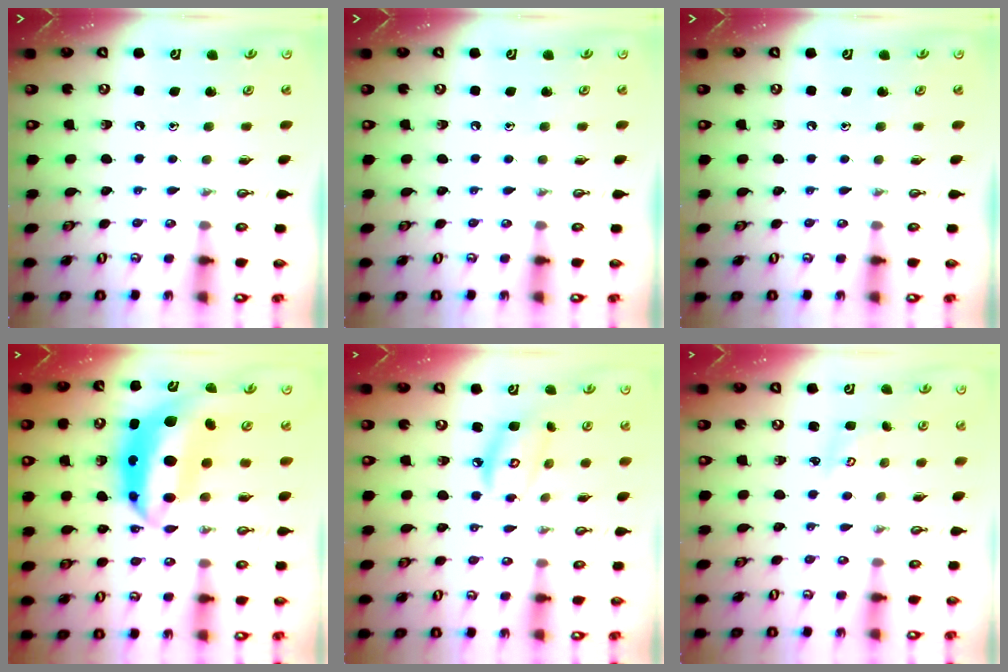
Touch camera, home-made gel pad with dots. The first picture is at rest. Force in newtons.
{"total": 0.0}
{"total": 0.0}
{"total": 12.0, "press": 11.9, "slide": 1.3}
{"total": 7.9, "press": 7.8, "slide": 0.6}
{"total": 1.8, "press": 1.8, "slide": 0.2}